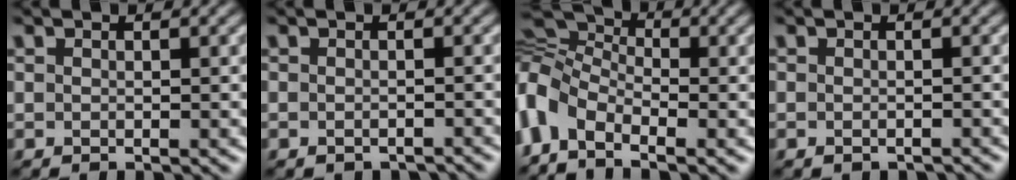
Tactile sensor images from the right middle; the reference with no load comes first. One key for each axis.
{"total": 1.4, "fx": -1.3, "fy": 0.4, "fz": 0.4, "tx": -0.002, "ty": -0.004, "tz": -0.018}
{"total": 7.4, "fx": -2.6, "fy": 4.6, "fz": 5.2, "tx": -0.112, "ty": 0.010, "tz": -0.079}
{"total": 1.1, "fx": -1.0, "fy": 0.4, "fz": 0.4, "tx": -0.005, "ty": -0.006, "tz": -0.015}